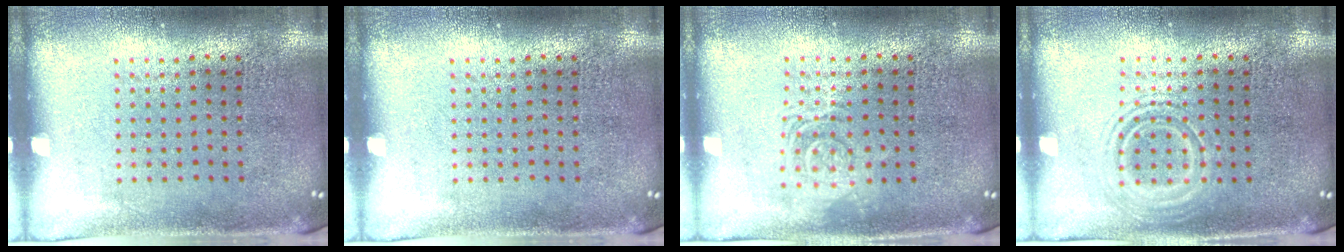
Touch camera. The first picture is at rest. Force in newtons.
{"total": 0.0}
{"total": 2.3, "press": 2.3, "slide": 0.5}
{"total": 2.4, "press": 2.4, "slide": 0.4}